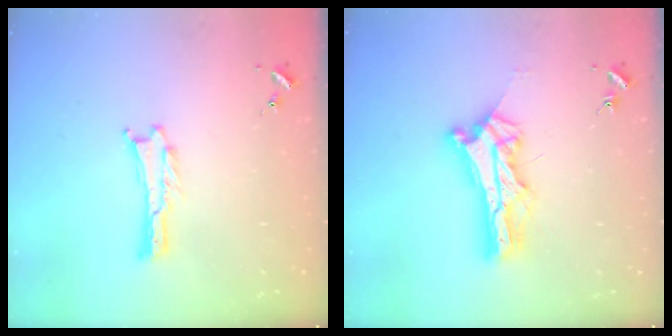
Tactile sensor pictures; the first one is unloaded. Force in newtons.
{"total": 10.3, "press": 10.3, "slide": 0.7}